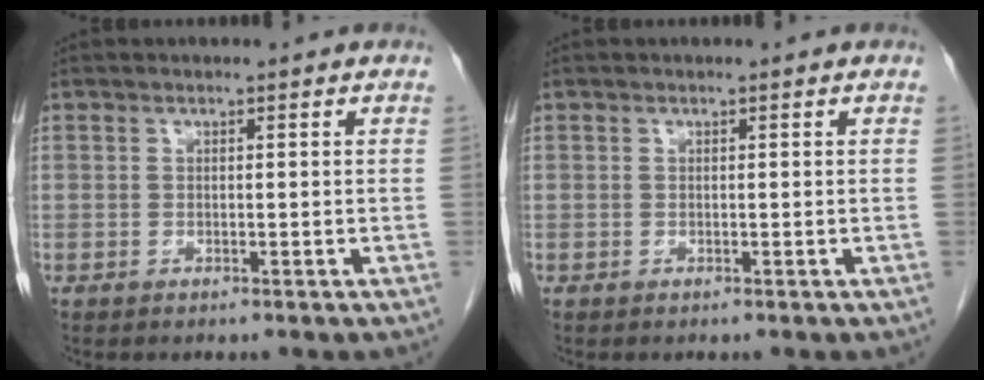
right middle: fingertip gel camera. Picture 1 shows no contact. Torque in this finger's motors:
{"motor_torque": [0.00, 0.00, 0.02, 0.00]}